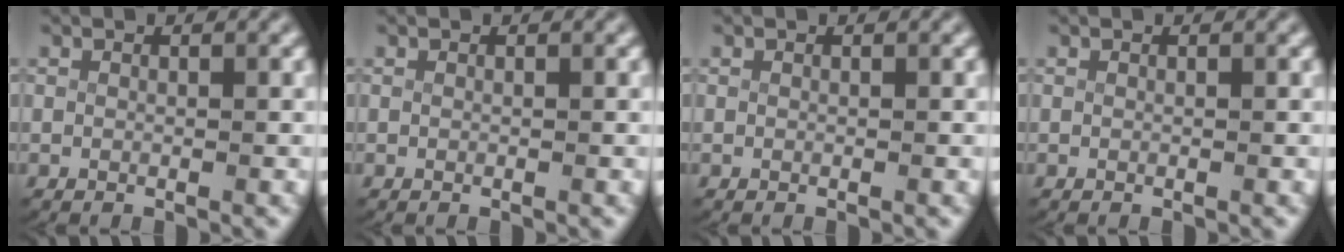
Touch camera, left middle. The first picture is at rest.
{"total": 0.0}
{"total": 0.0}
{"total": 0.0}